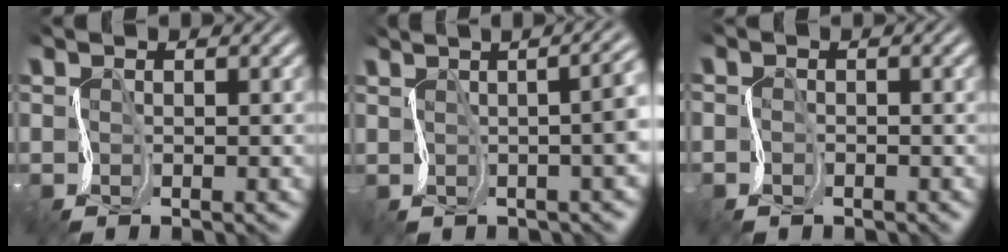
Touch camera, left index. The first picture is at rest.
{"total": 8.6, "force": [1.3, 4.1, 7.4], "torque": [-0.023, 0.038, -0.001]}
{"total": 0.5, "force": [-0.4, -0.1, -0.3], "torque": [-0.004, 0.004, -0.013]}